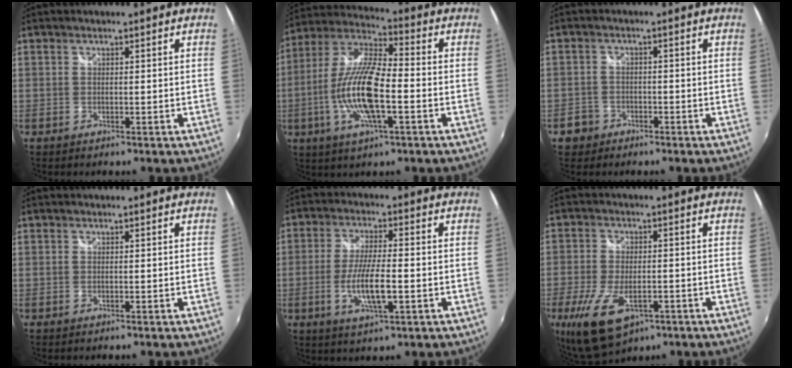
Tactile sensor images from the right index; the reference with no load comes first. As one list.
[{"total": 15.3, "force": [-3.8, 4.2, 14.2], "torque": [-0.287, -0.005, -0.077]}, {"total": 3.6, "force": [-2.0, 2.9, 0.4], "torque": [-0.020, 0.007, -0.037]}, {"total": 0.0}, {"total": 8.6, "force": [-2.3, 1.7, 8.1], "torque": [-0.159, -0.009, -0.042]}, {"total": 12.8, "force": [-6.0, 6.3, 9.5], "torque": [-0.214, -0.040, -0.099]}]